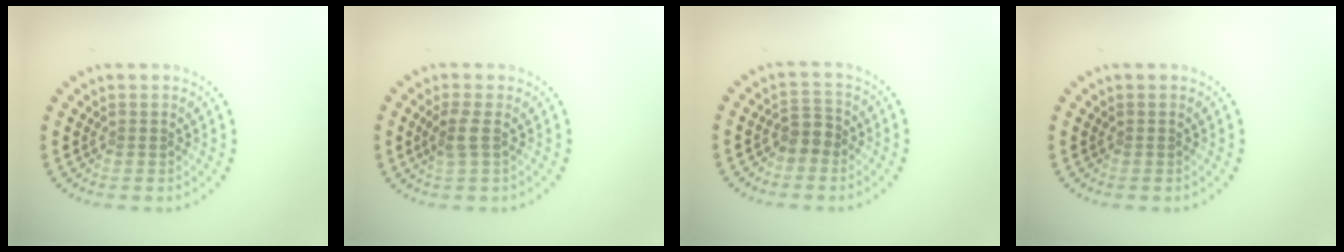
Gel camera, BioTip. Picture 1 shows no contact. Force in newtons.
{"total": 1.6, "press": 1.4, "slide": 0.8}
{"total": 2.0, "press": 1.8, "slide": 0.8}
{"total": 0.0}